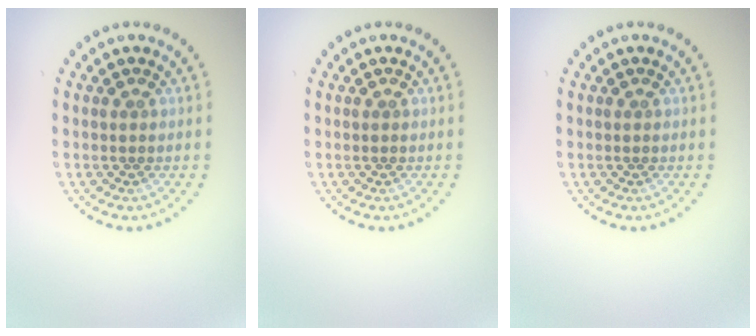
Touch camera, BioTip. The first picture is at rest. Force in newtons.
{"total": 0.0}
{"total": 0.0}